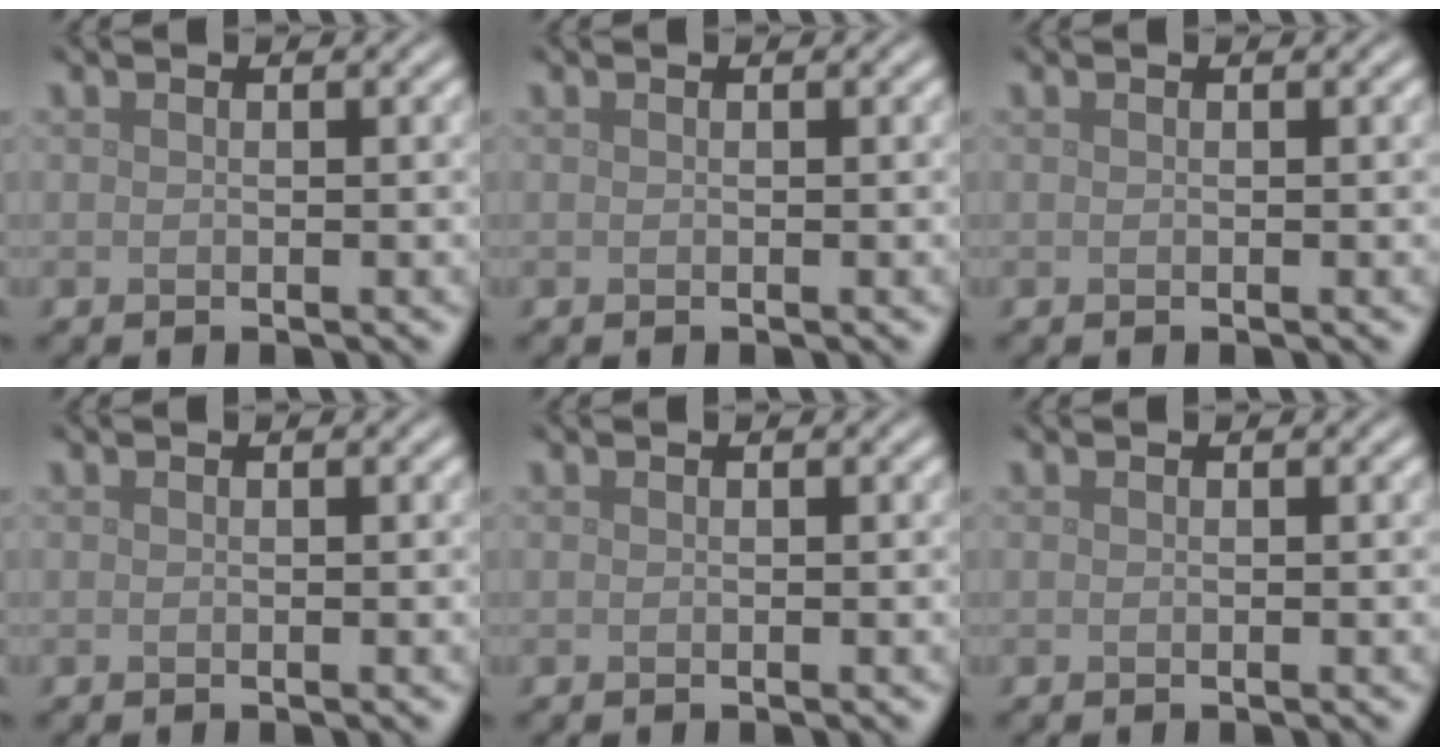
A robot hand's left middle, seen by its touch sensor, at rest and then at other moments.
{"total": 0.0}
{"total": 0.0}
{"total": 0.0}
{"total": 0.0}
{"total": 0.0}